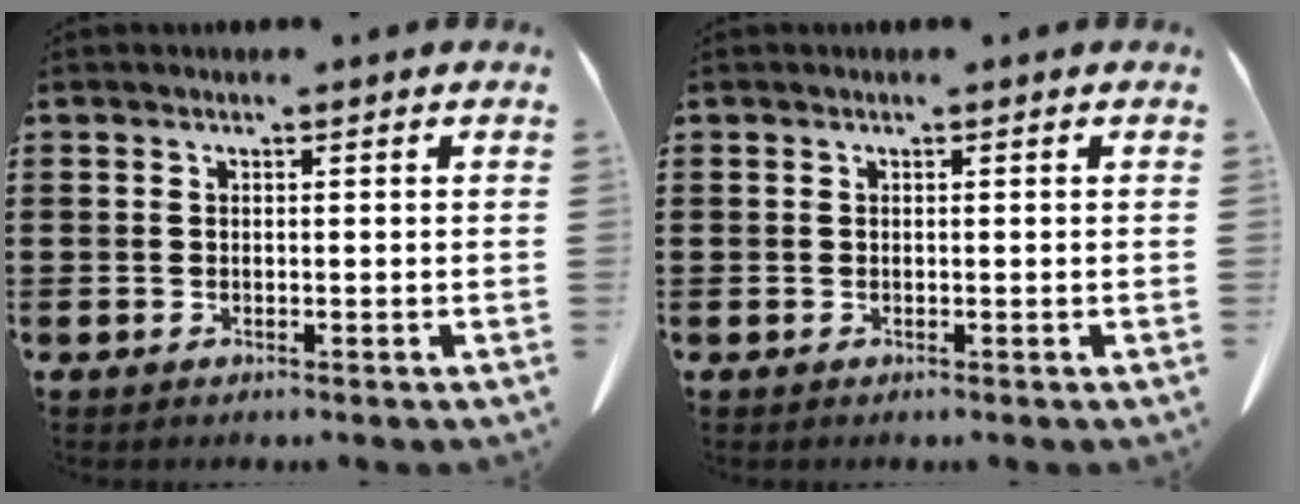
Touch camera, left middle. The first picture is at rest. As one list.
[{"total": 0.0}]